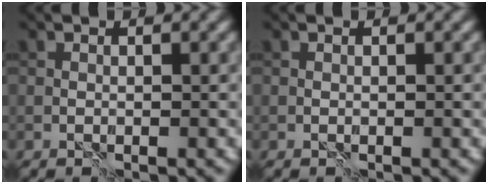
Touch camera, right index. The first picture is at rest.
{"total": 0.0}